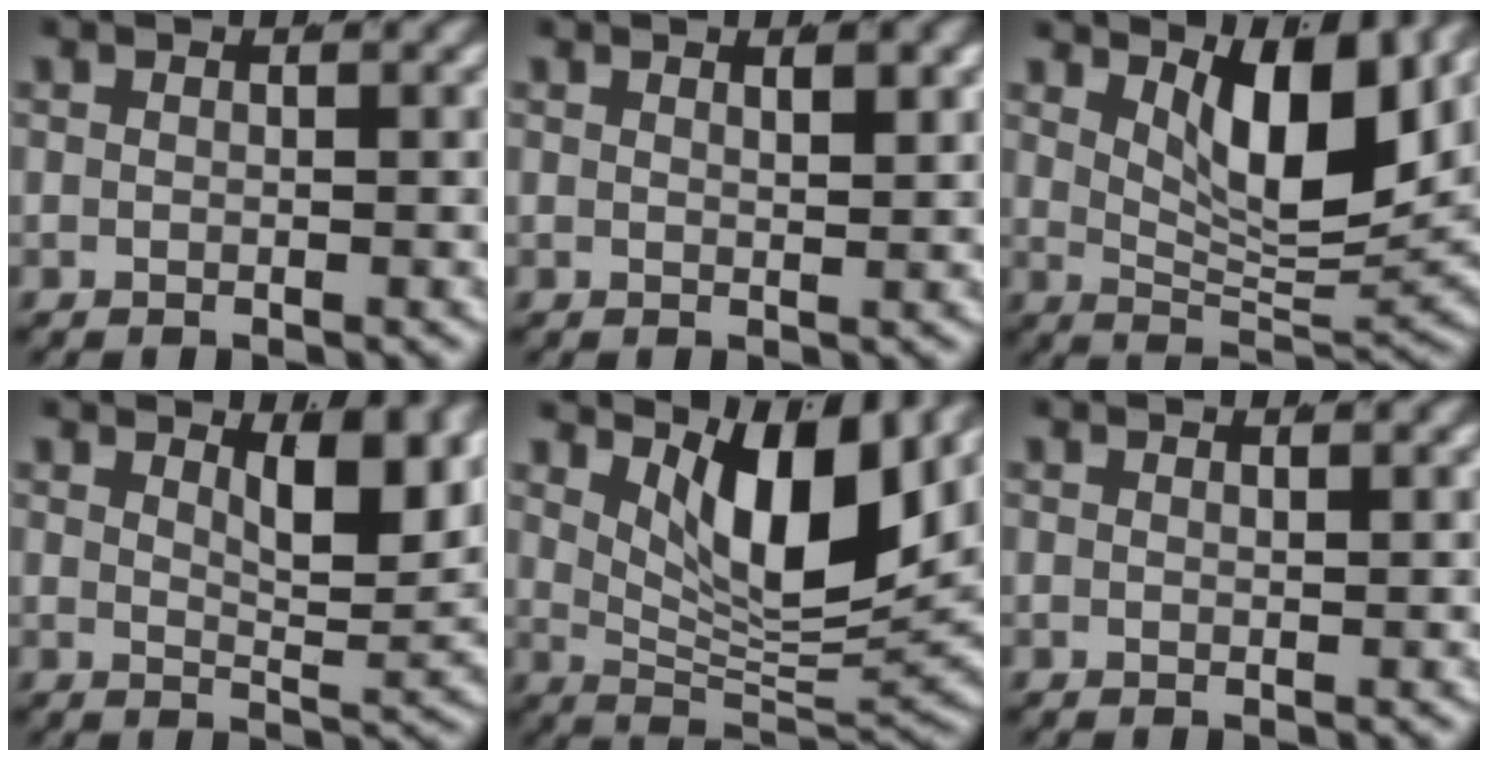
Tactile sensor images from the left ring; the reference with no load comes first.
{"total": 1.2, "force": [0.8, -0.4, 0.8], "torque": [-0.006, -0.008, 0.017]}
{"total": 8.3, "force": [4.0, 2.7, 6.7], "torque": [-0.108, -0.016, 0.069]}
{"total": 4.9, "force": [3.1, 0.9, 3.7], "torque": [-0.053, -0.024, 0.058]}
{"total": 9.9, "force": [4.3, 3.6, 8.1], "torque": [-0.130, -0.008, 0.072]}
{"total": 0.6, "force": [0.5, -0.4, 0.2], "torque": [0.000, -0.005, 0.011]}